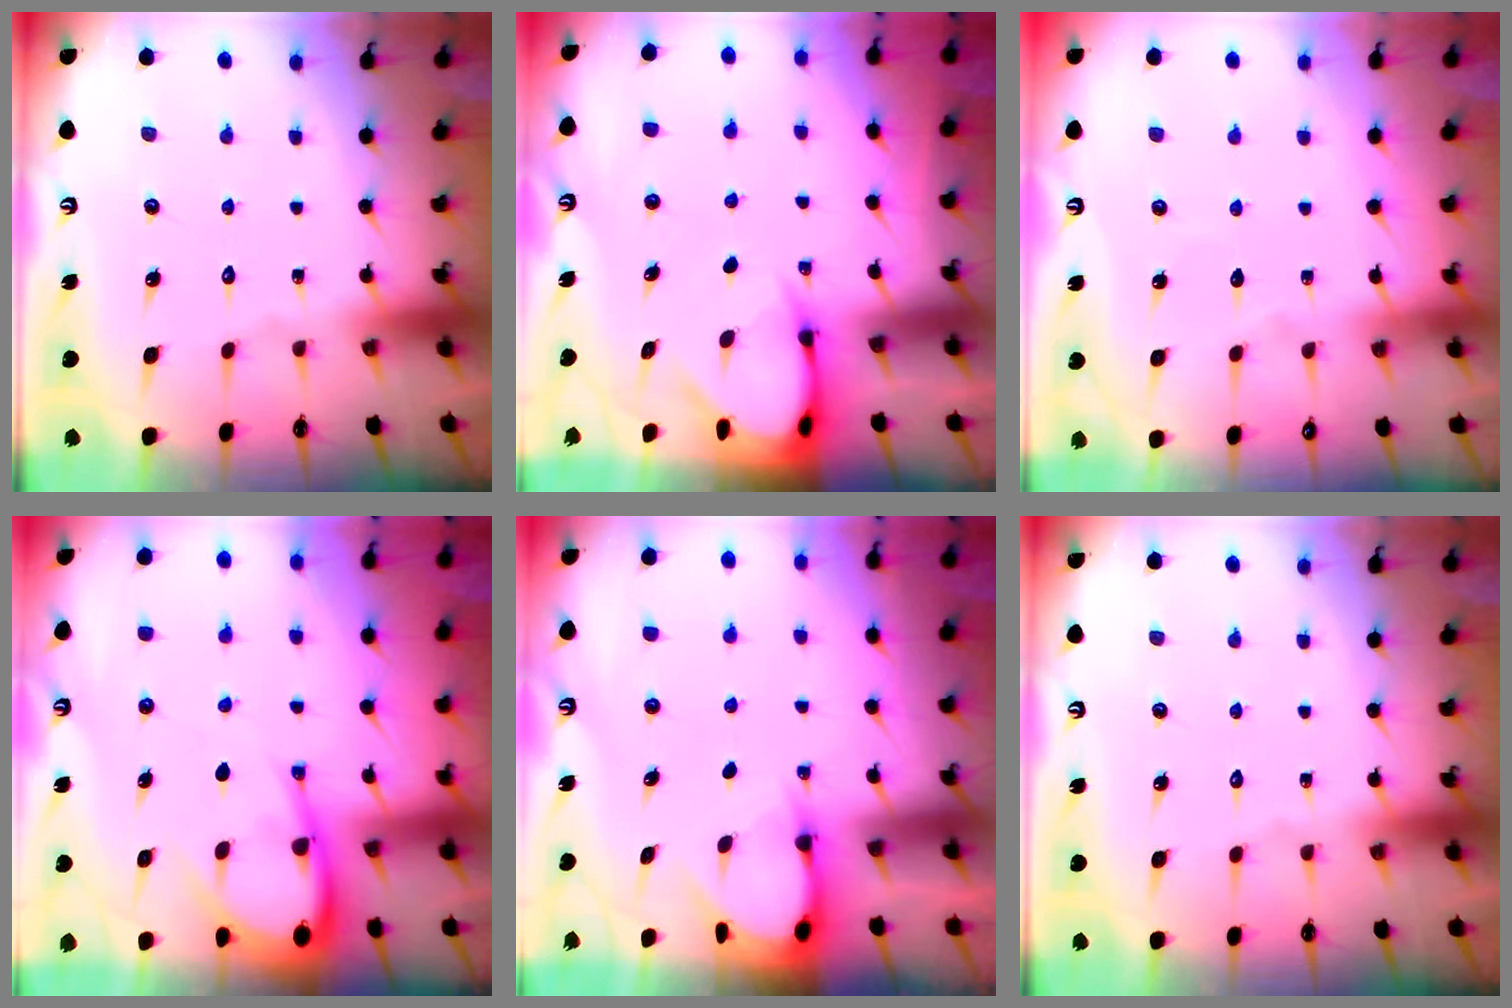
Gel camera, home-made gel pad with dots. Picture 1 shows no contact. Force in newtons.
{"total": 4.2, "press": 4.2, "slide": 0.5}
{"total": 2.6, "press": 2.6, "slide": 0.4}
{"total": 8.7, "press": 8.7, "slide": 1.0}
{"total": 3.3, "press": 3.2, "slide": 0.3}
{"total": 0.0}